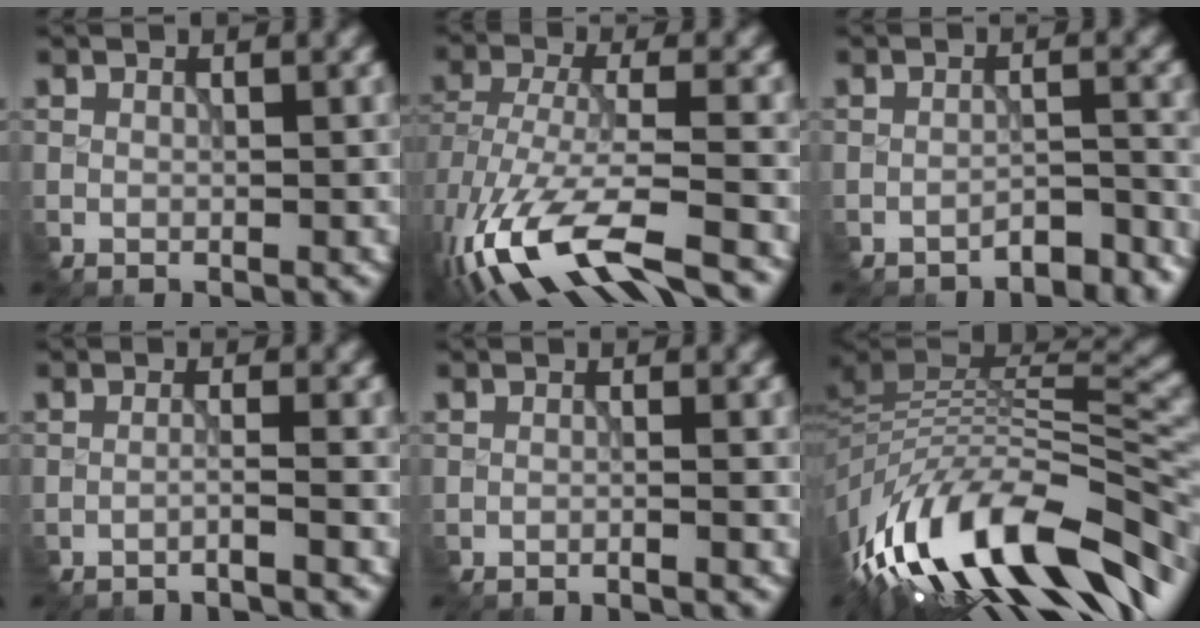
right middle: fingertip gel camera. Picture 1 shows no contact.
{"total": 10.4, "force": [-6.2, 4.2, 7.2], "torque": [-0.160, -0.005, -0.100]}
{"total": 3.3, "force": [-3.2, 0.5, 0.9], "torque": [-0.012, 0.004, -0.045]}
{"total": 1.6, "force": [-1.3, 0.0, 0.9], "torque": [0.002, 0.006, -0.038]}
{"total": 1.1, "force": [-0.8, 0.3, 0.8], "torque": [0.005, 0.000, -0.024]}
{"total": 14.7, "force": [-6.9, 6.4, 11.2], "torque": [-0.203, 0.018, -0.124]}